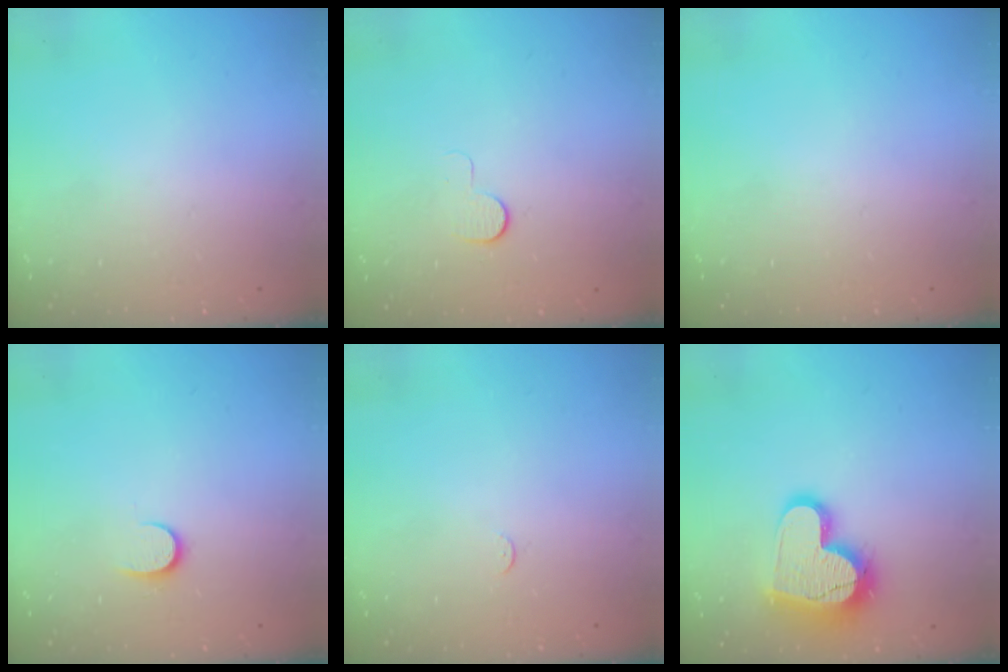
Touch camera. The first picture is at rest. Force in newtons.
{"total": 5.3, "press": 5.3, "slide": 0.5}
{"total": 0.0}
{"total": 6.5, "press": 6.5, "slide": 0.7}
{"total": 2.3, "press": 2.3, "slide": 0.3}
{"total": 18.6, "press": 18.5, "slide": 1.5}